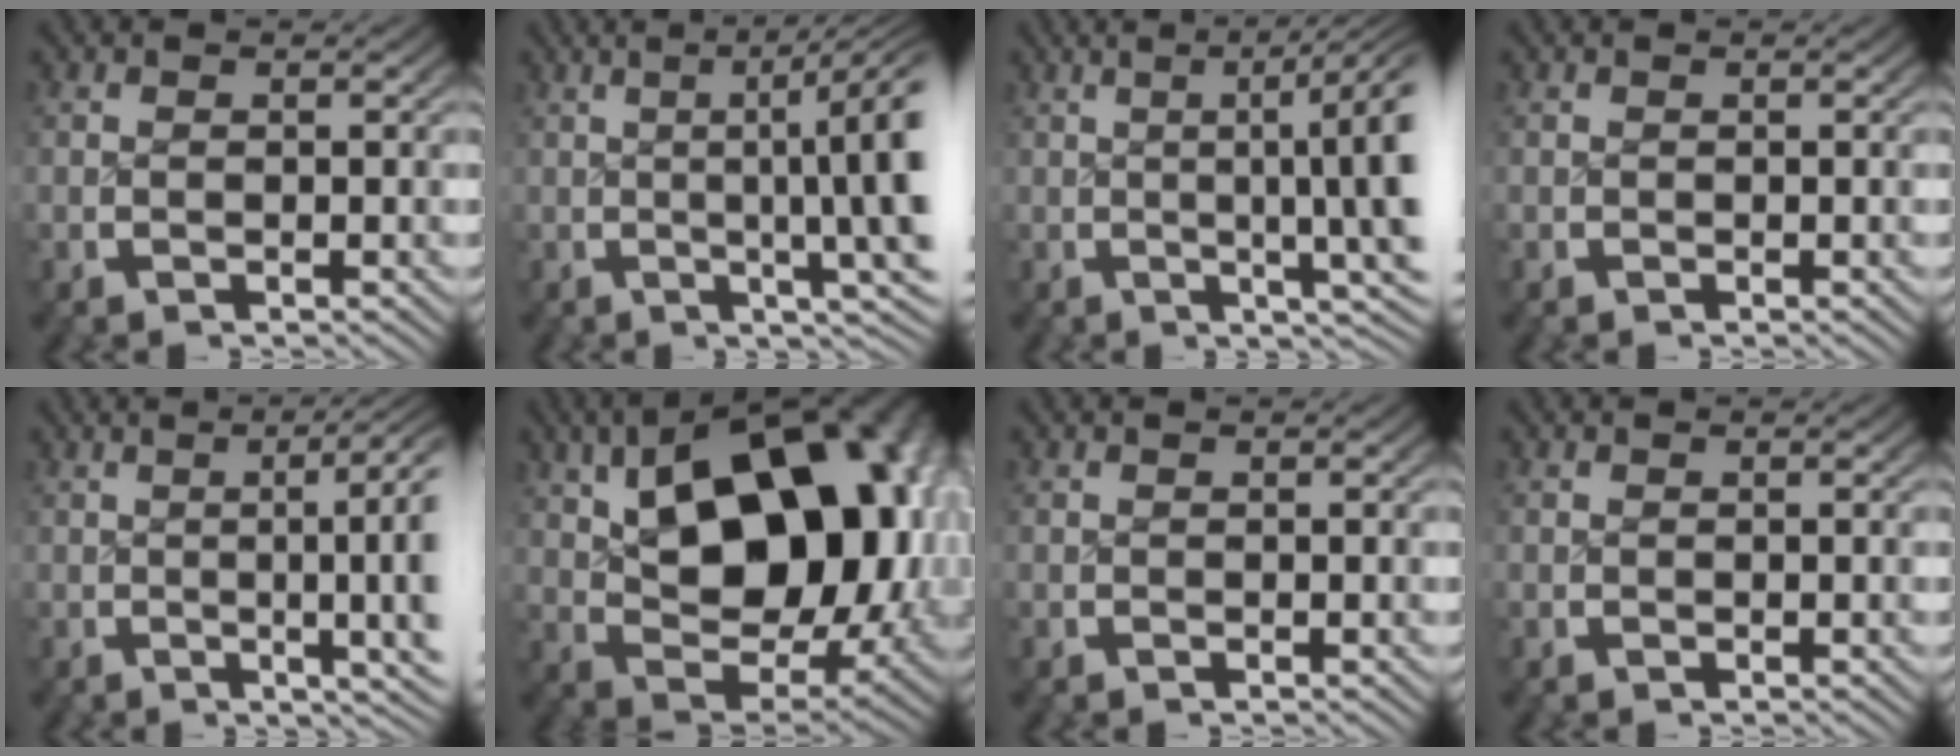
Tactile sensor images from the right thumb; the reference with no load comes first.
{"total": 9.7, "force": [1.4, 3.2, 9.0], "torque": [-0.106, 0.012, 0.011]}
{"total": 8.8, "force": [1.6, 2.8, 8.1], "torque": [-0.095, 0.013, 0.013]}
{"total": 0.0}
{"total": 6.7, "force": [0.9, 2.1, 6.4], "torque": [-0.083, 0.010, 0.005]}
{"total": 19.9, "force": [2.7, 12.0, 15.7], "torque": [-0.231, -0.028, 0.056]}
{"total": 0.0}
{"total": 0.0}